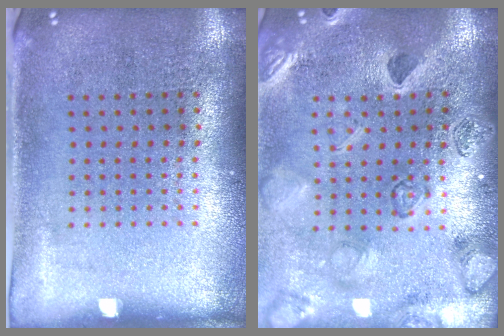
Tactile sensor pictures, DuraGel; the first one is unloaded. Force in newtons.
{"total": 2.1, "press": 2.1, "slide": 0.3}